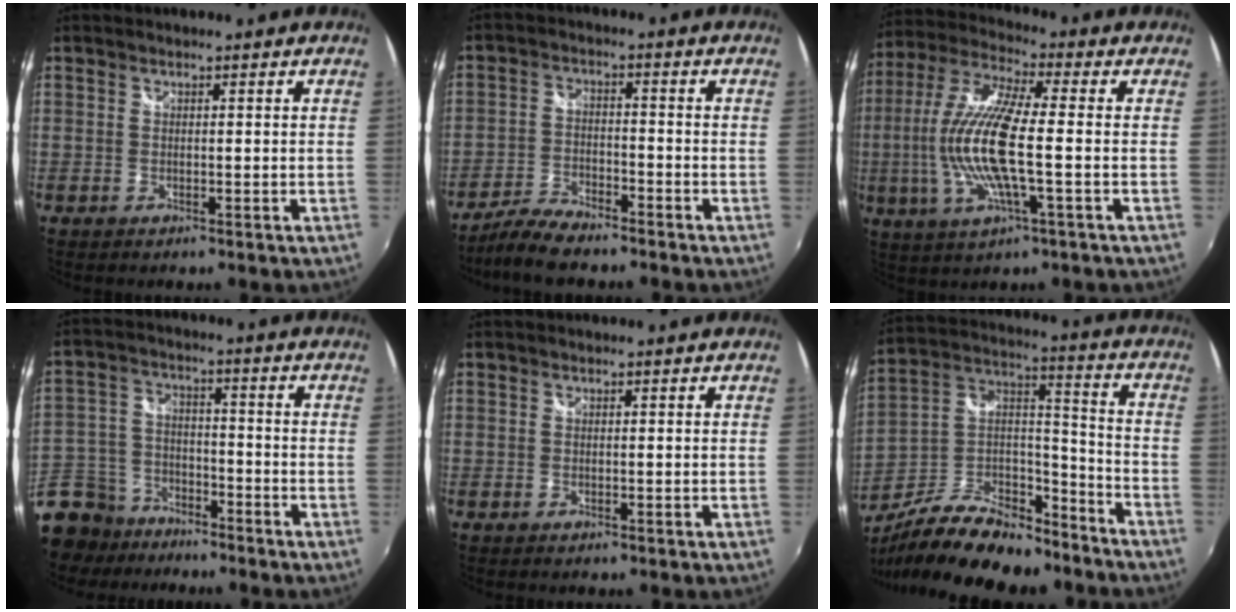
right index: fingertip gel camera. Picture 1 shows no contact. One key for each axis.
{"total": 7.1, "fx": -6.2, "fy": 1.7, "fz": 3.0, "tx": -0.076, "ty": -0.006, "tz": -0.118}
{"total": 15.5, "fx": -1.9, "fy": 2.9, "fz": 15.1, "tx": -0.297, "ty": -0.005, "tz": -0.038}
{"total": 16.7, "fx": -12.0, "fy": 10.0, "fz": 5.9, "tx": -0.178, "ty": 0.004, "tz": -0.207}
{"total": 0.0}
{"total": 21.4, "fx": -15.6, "fy": 8.8, "fz": 11.9, "tx": -0.239, "ty": 0.011, "tz": -0.252}